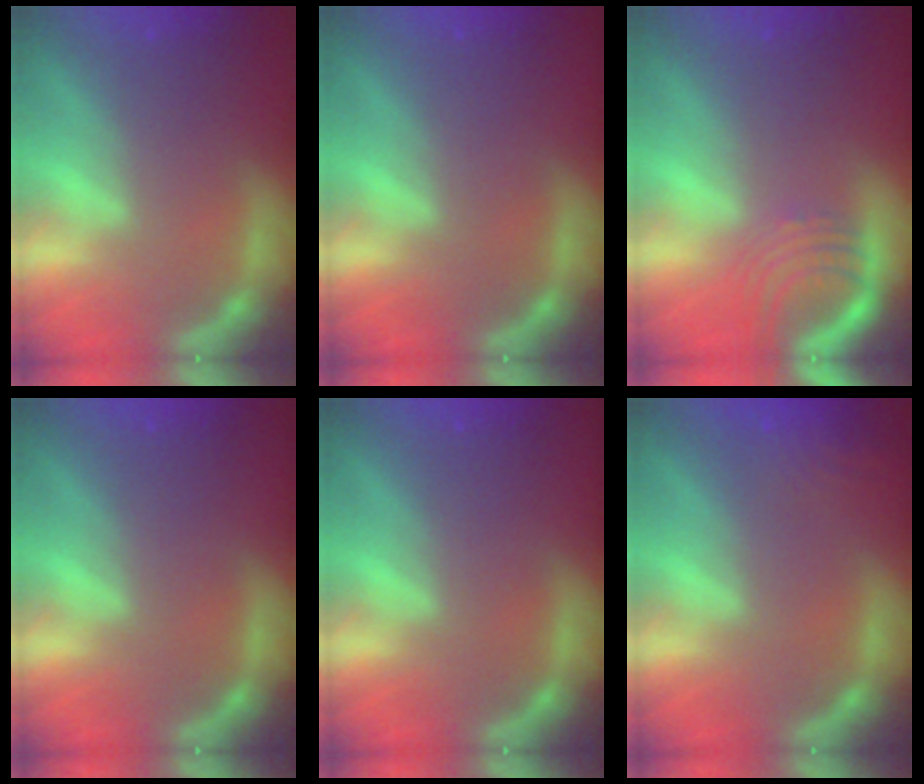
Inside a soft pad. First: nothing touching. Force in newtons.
{"total": 0.0}
{"total": 5.0}
{"total": 0.0}
{"total": 0.0}
{"total": 5.1}